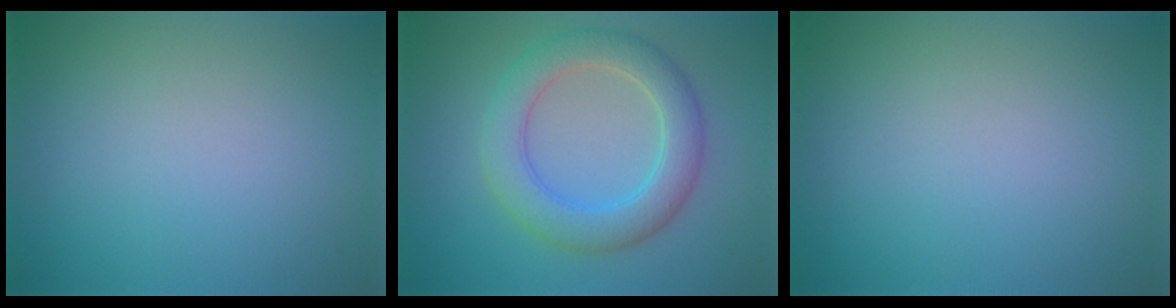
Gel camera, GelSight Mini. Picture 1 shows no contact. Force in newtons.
{"total": 5.2, "press": 5.2, "slide": 0.4}
{"total": 0.0}